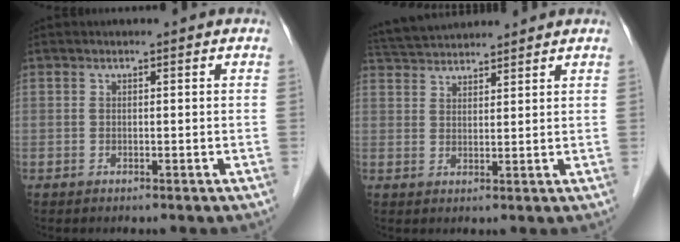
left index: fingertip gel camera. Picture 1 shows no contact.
{"total": 8.3, "force": [8.0, 0.9, 2.0], "torque": [-0.045, 0.038, 0.137]}